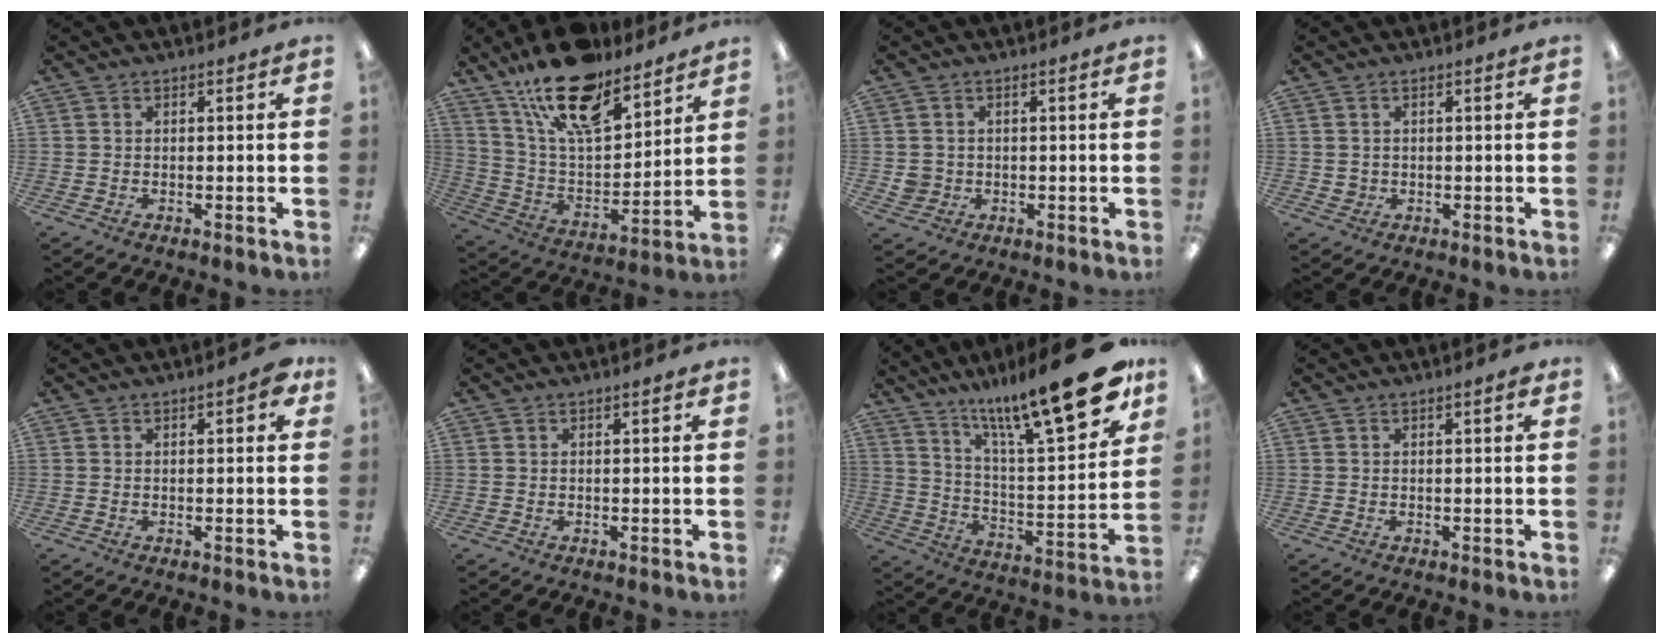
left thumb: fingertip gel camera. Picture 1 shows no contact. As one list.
[{"total": 20.8, "force": [15.0, 8.5, 11.8], "torque": [-0.209, -0.081, 0.263]}, {"total": 2.9, "force": [0.0, 2.8, 0.7], "torque": [-0.009, 0.001, -0.002]}, {"total": 1.5, "force": [0.6, 1.2, 0.7], "torque": [-0.016, 0.004, 0.008]}, {"total": 4.1, "force": [1.7, 1.1, 3.5], "torque": [-0.044, -0.004, 0.024]}, {"total": 1.5, "force": [0.6, 0.2, 1.4], "torque": [-0.026, 0.003, 0.010]}, {"total": 23.4, "force": [16.8, 4.8, 15.6], "torque": [-0.222, -0.110, 0.266]}, {"total": 1.8, "force": [1.0, 0.2, 1.5], "torque": [-0.031, 0.003, 0.016]}]